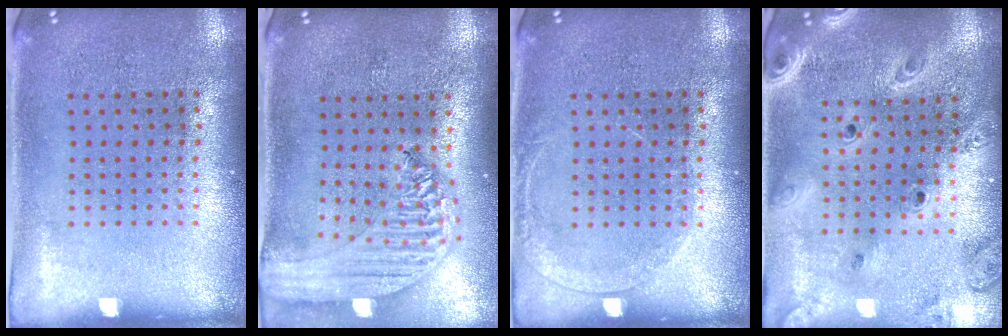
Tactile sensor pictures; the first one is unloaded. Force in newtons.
{"total": 2.2, "press": 2.0, "slide": 0.9}
{"total": 1.2, "press": 1.1, "slide": 0.1}
{"total": 2.7, "press": 2.3, "slide": 1.4}